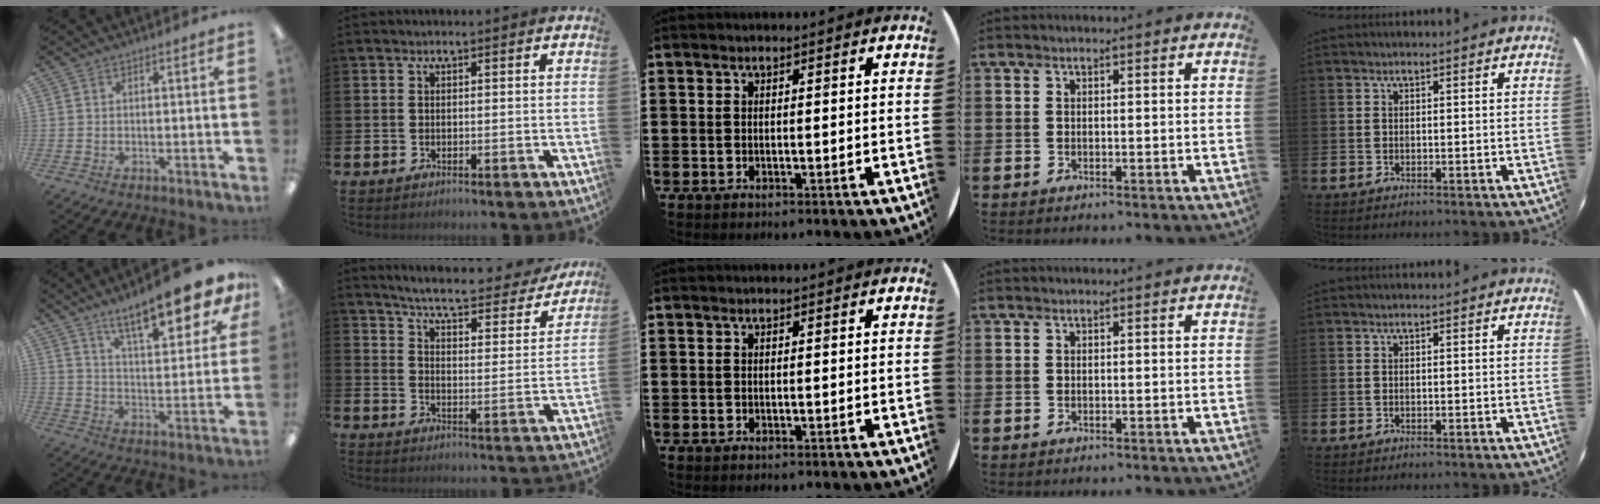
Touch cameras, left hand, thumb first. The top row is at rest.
{"thumb": {"total": 16.0, "force": [12.3, 4.1, 9.3], "torque": [-0.143, -0.075, 0.202]}, "index": {"total": 5.9, "force": [5.5, 0.4, 2.2], "torque": [-0.063, -0.044, 0.087]}}